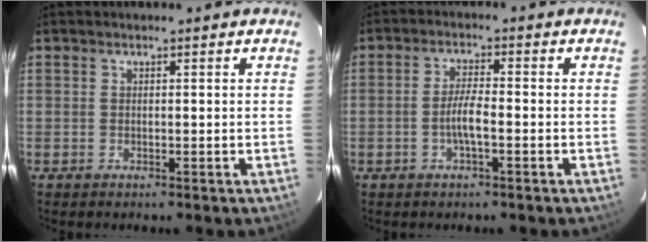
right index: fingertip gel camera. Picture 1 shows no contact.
{"total": 3.9, "force": [-1.4, 0.5, 3.6], "torque": [-0.073, 0.005, -0.027]}